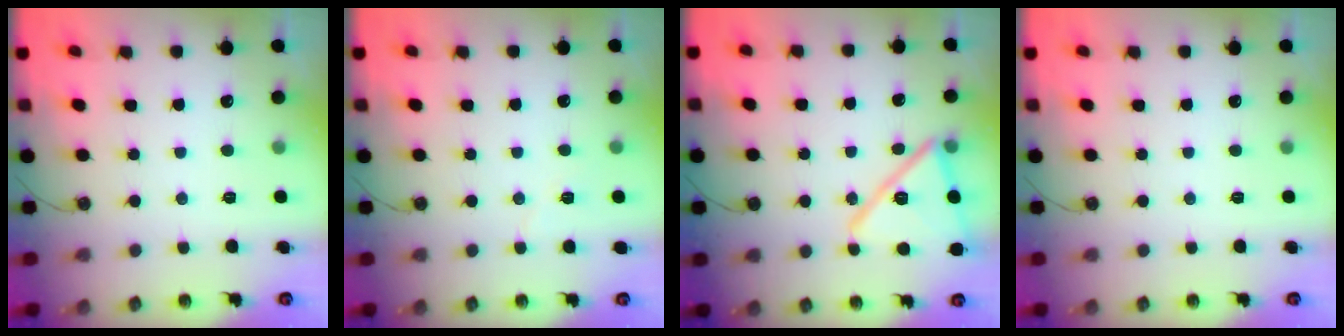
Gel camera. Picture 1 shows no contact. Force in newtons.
{"total": 4.6, "press": 4.2, "slide": 2.0}
{"total": 16.4, "press": 16.3, "slide": 0.7}
{"total": 0.0}